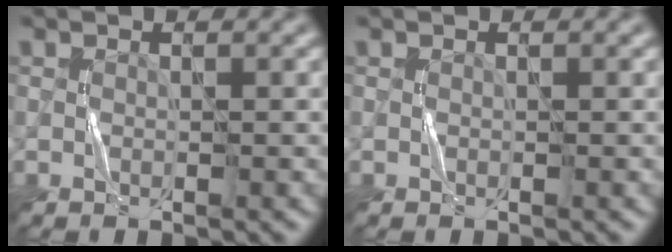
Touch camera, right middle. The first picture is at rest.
{"total": 0.0}